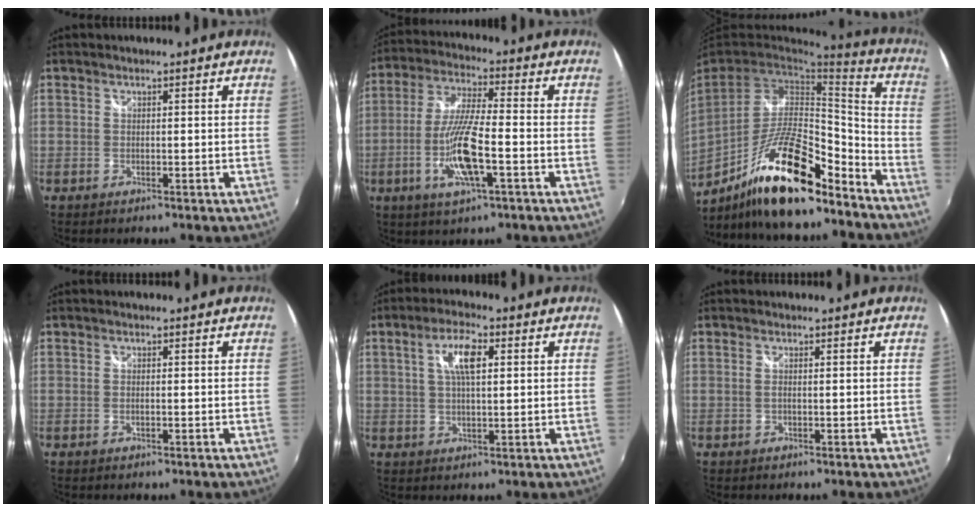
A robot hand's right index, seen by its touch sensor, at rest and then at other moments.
{"total": 12.4, "force": [-4.0, 2.5, 11.5], "torque": [-0.235, -0.008, -0.076]}
{"total": 21.2, "force": [-14.6, 5.4, 14.4], "torque": [-0.266, -0.013, -0.252]}
{"total": 0.7, "force": [-0.2, 0.1, 0.7], "torque": [-0.014, 0.001, -0.005]}
{"total": 6.4, "force": [1.9, 2.2, 5.8], "torque": [-0.105, 0.010, 0.034]}
{"total": 0.9, "force": [-0.2, -0.2, 0.9], "torque": [-0.015, 0.000, -0.005]}